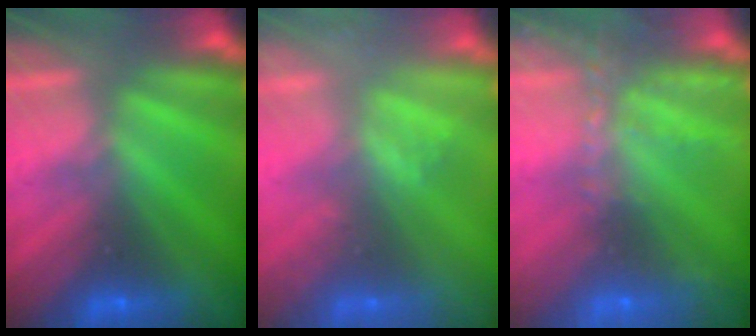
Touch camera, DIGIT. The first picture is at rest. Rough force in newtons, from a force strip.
{"total": 2.1}
{"total": 8.2}